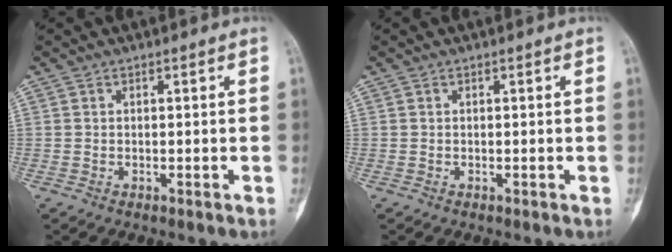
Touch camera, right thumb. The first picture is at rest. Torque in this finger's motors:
{"motor_torque": [-0.01, 0.01, 0.00, 0.00, 0.00]}